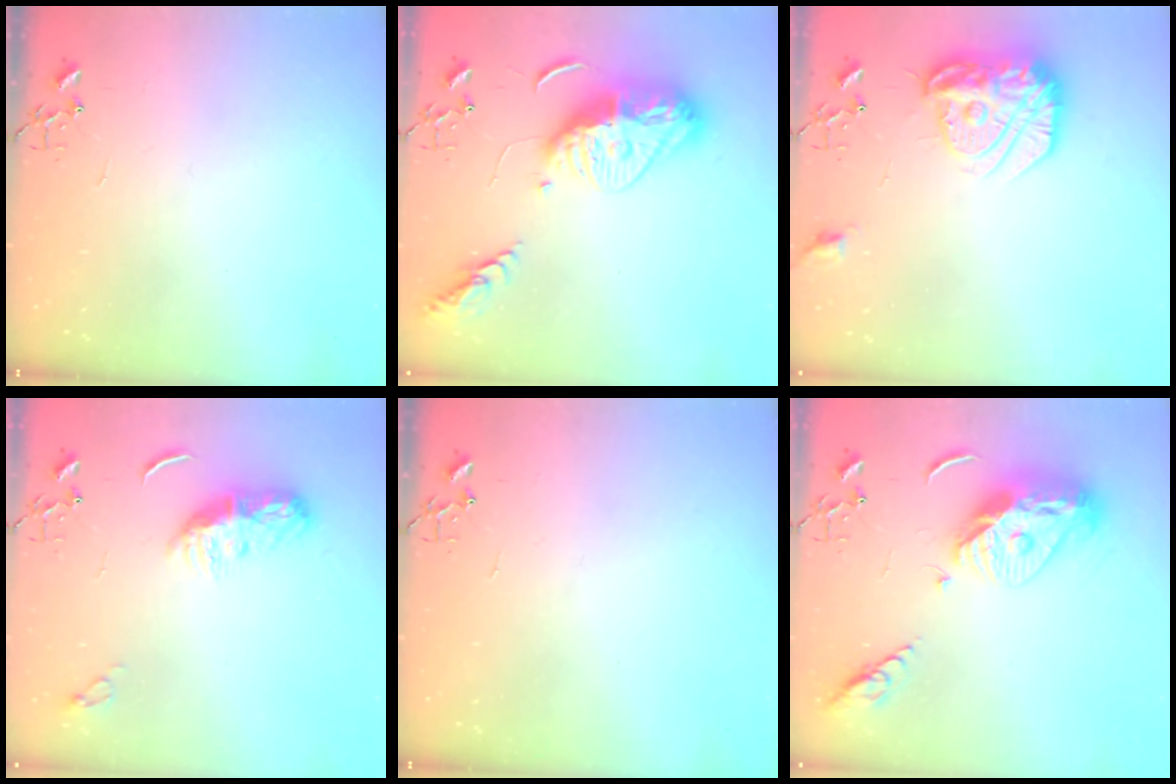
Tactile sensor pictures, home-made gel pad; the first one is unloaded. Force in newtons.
{"total": 16.9, "press": 16.8, "slide": 1.6}
{"total": 18.0, "press": 17.9, "slide": 1.6}
{"total": 9.1, "press": 9.1, "slide": 0.2}
{"total": 0.0}
{"total": 15.9, "press": 15.8, "slide": 1.5}